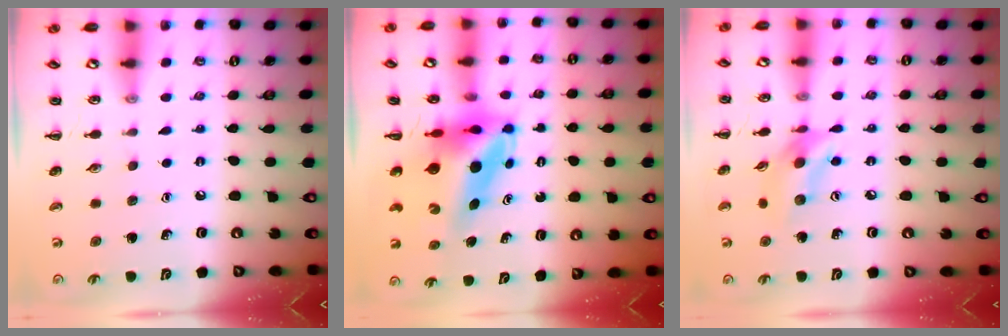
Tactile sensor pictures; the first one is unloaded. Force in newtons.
{"total": 7.3, "press": 7.0, "slide": 2.4}
{"total": 10.0, "press": 9.8, "slide": 1.7}